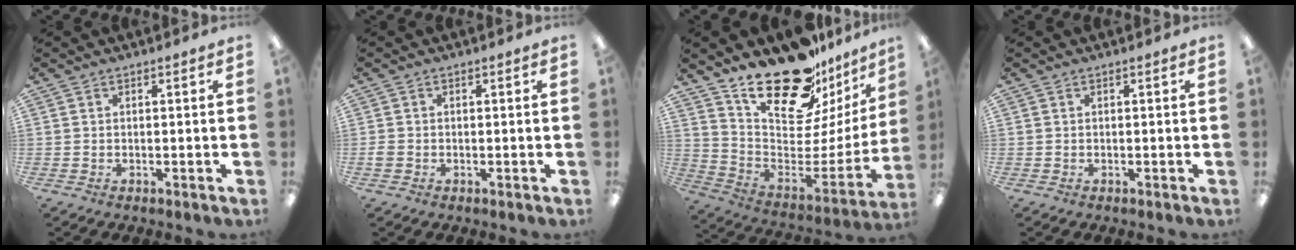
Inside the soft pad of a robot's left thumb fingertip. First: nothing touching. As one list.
[{"total": 1.4, "force": [-0.6, 1.1, 0.5], "torque": [-0.006, 0.002, -0.011]}, {"total": 23.3, "force": [18.6, 9.1, 10.7], "torque": [-0.157, -0.143, 0.324]}, {"total": 0.0}]